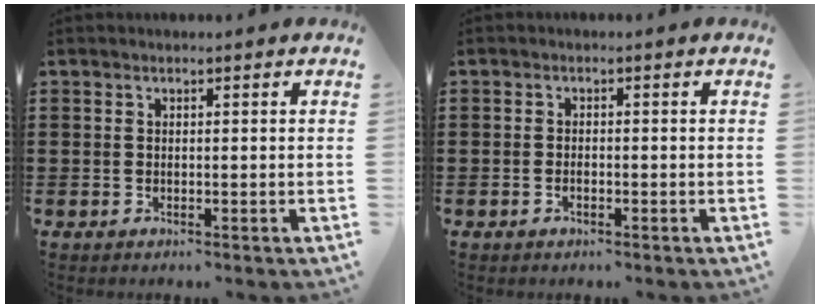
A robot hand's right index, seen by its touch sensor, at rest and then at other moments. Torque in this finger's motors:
{"motor_torque": [-0.45, 0.60, -0.02, 0.00]}